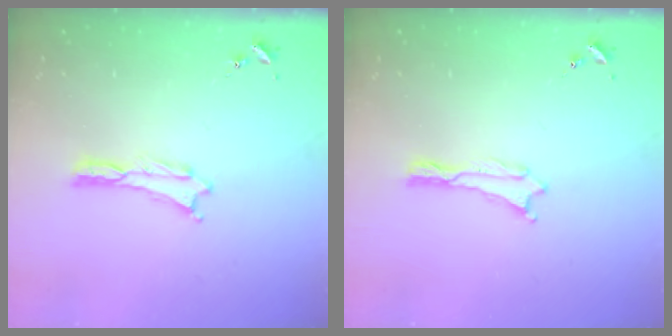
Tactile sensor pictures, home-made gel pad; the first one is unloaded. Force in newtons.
{"total": 0.0}